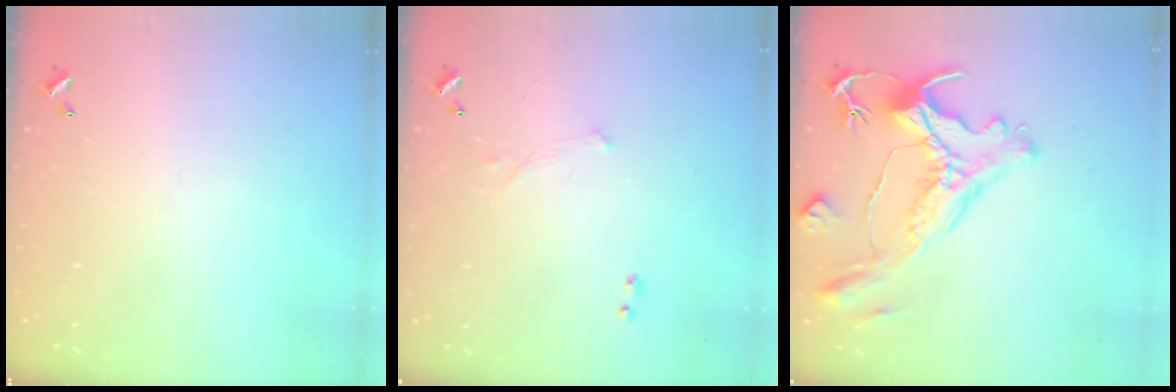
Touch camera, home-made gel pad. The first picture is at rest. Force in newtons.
{"total": 0.7, "press": 0.3, "slide": 0.6}
{"total": 3.1, "press": 2.8, "slide": 1.4}